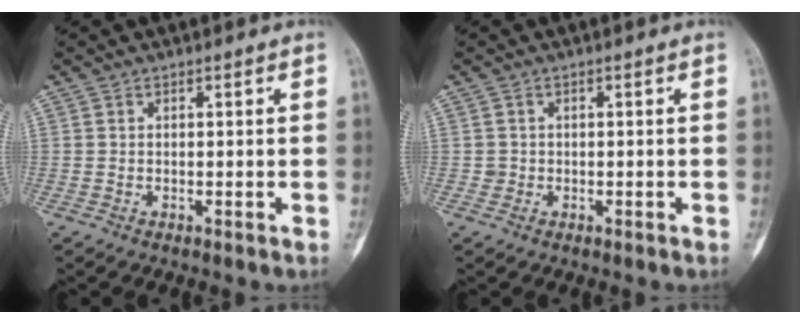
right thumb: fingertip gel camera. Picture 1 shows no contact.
{"total": 0.9, "force": [-0.2, 0.9, -0.1], "torque": [0.006, 0.006, -0.006]}